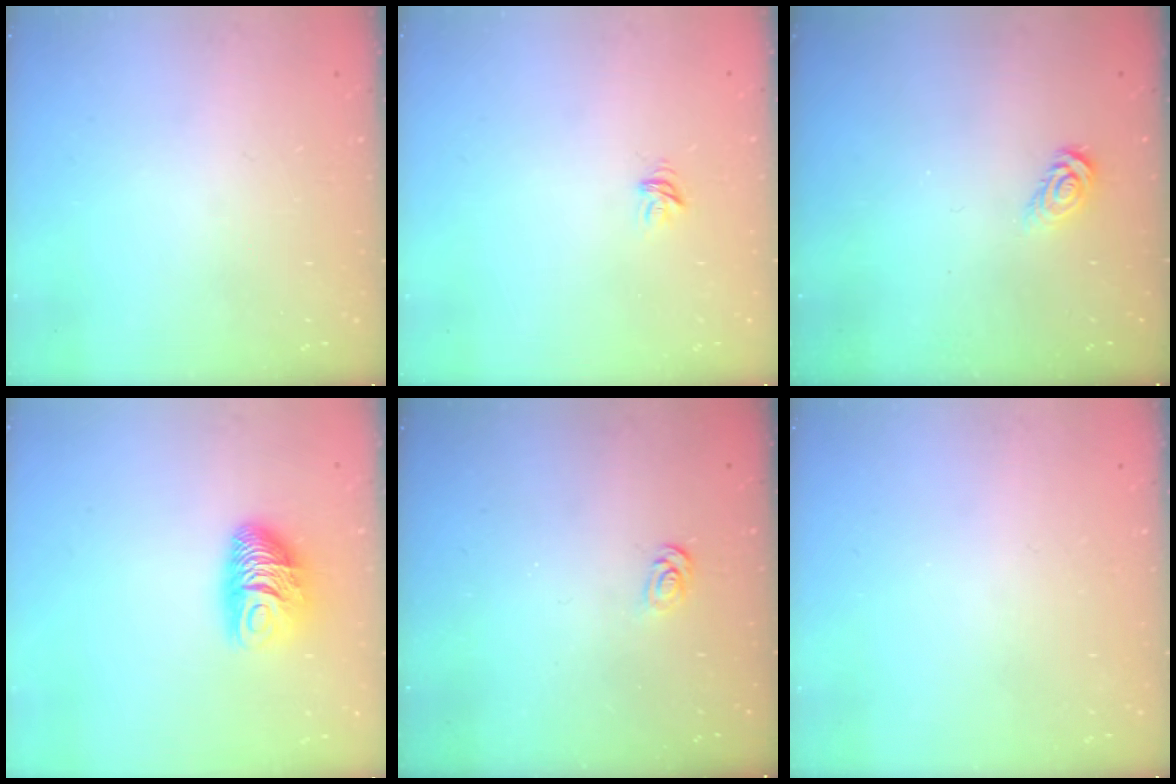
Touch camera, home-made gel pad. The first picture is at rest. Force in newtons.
{"total": 3.9, "press": 3.9, "slide": 0.1}
{"total": 3.6, "press": 3.5, "slide": 0.3}
{"total": 9.0, "press": 9.0, "slide": 0.6}
{"total": 2.5, "press": 2.5, "slide": 0.3}
{"total": 0.0}